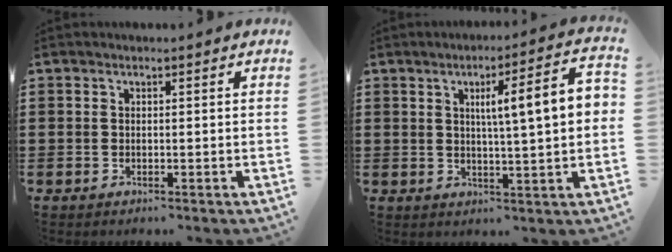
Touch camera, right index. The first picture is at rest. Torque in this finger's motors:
{"motor_torque": [1.27, -0.16, 0.49, 0.21]}